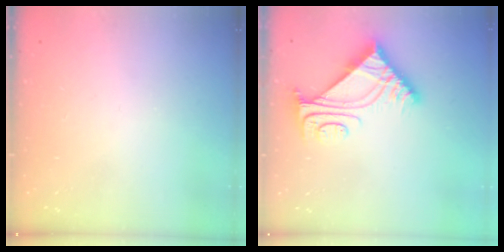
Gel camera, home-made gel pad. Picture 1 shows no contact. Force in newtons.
{"total": 7.3, "press": 7.2, "slide": 0.7}